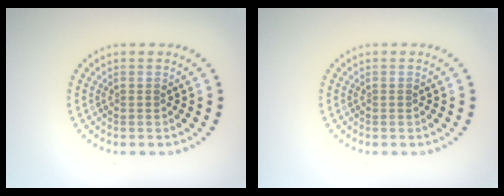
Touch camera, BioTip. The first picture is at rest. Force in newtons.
{"total": 0.0}